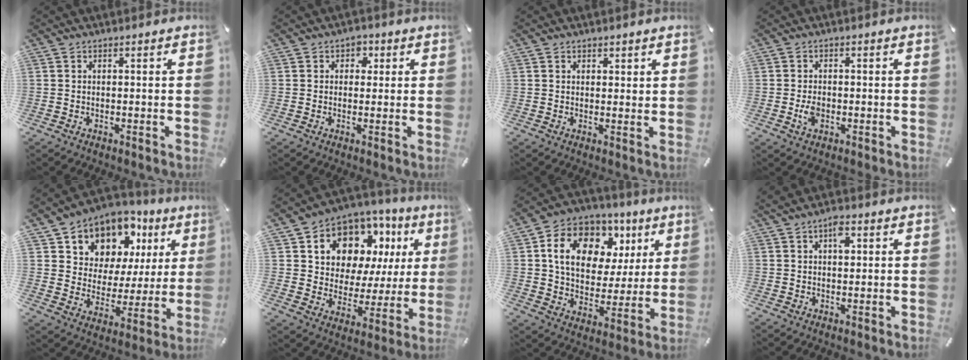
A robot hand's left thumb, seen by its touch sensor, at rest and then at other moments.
{"total": 2.5, "force": [0.3, 2.2, 1.0], "torque": [0.001, -0.002, -0.003]}
{"total": 1.4, "force": [1.0, 1.0, 0.2], "torque": [0.005, 0.000, 0.016]}
{"total": 3.1, "force": [-0.7, 2.1, 2.1], "torque": [-0.051, -0.002, -0.015]}
{"total": 10.5, "force": [7.4, 7.3, 1.6], "torque": [-0.038, -0.071, 0.135]}
{"total": 11.3, "force": [7.2, 8.1, 3.5], "torque": [-0.072, -0.061, 0.135]}
{"total": 15.5, "force": [6.5, 11.5, 8.0], "torque": [-0.133, -0.020, 0.120]}
{"total": 3.7, "force": [1.3, 2.1, 2.7], "torque": [-0.042, 0.002, 0.018]}